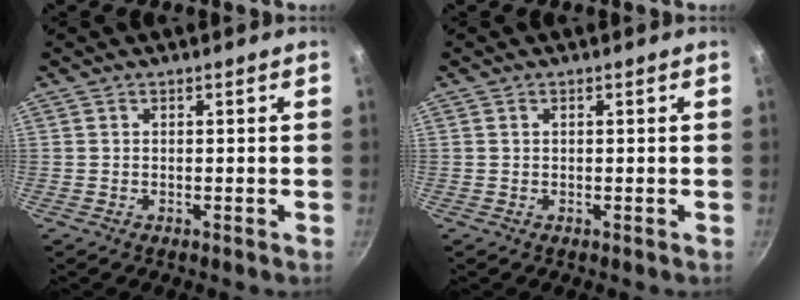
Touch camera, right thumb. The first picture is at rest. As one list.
[{"total": 0.0}]